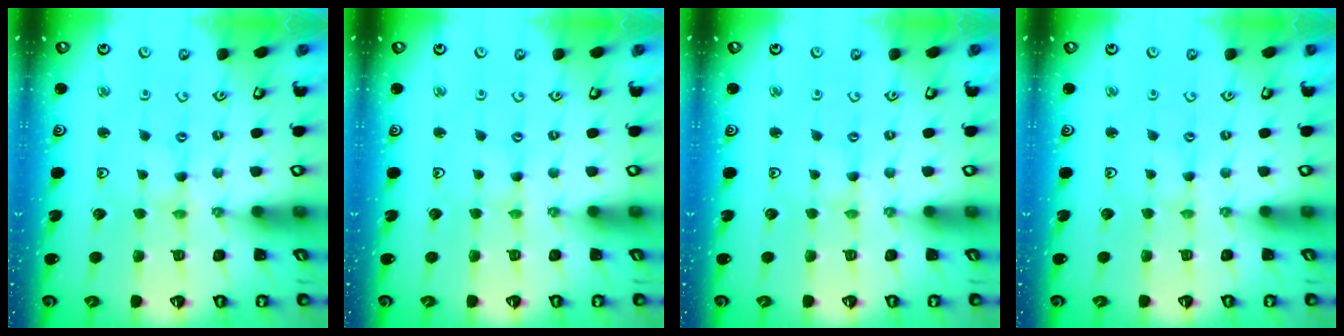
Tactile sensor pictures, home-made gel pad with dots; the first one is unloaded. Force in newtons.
{"total": 0.0}
{"total": 0.0}
{"total": 0.0}